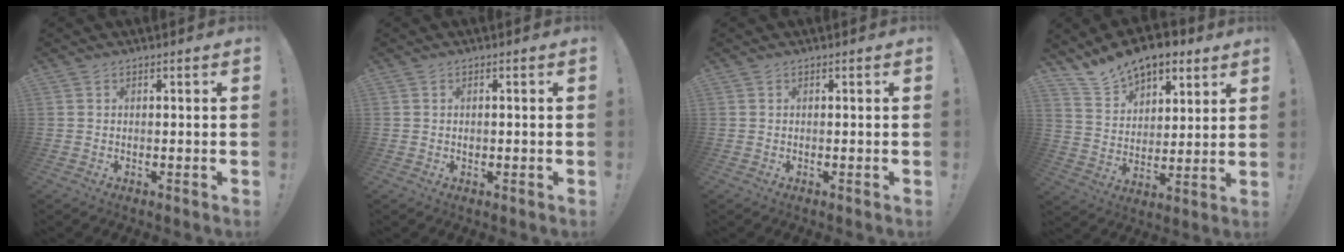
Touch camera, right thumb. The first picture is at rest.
{"total": 0.6, "force": [0.0, 0.6, 0.1], "torque": [-0.004, 0.006, 0.000]}
{"total": 0.0}
{"total": 13.1, "force": [10.4, 6.6, 4.4], "torque": [-0.088, -0.072, 0.194]}